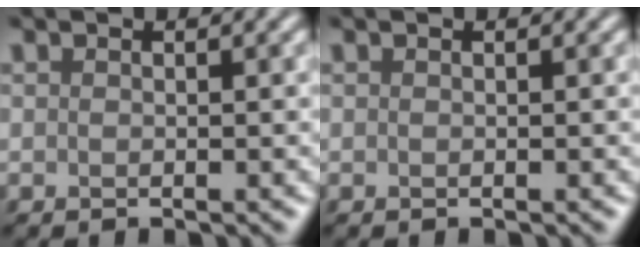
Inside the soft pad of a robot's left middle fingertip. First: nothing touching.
{"total": 0.0}